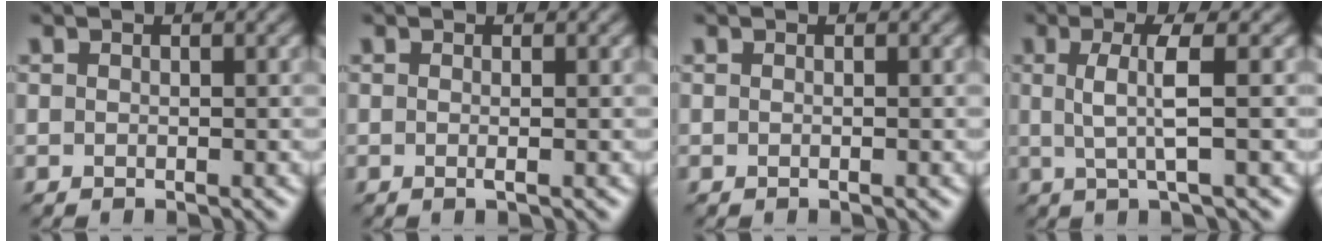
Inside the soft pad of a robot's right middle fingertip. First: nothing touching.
{"total": 0.9, "force": [-0.1, 0.2, 0.9], "torque": [-0.013, -0.002, -0.004]}
{"total": 0.0}
{"total": 3.7, "force": [0.3, 0.7, 3.7], "torque": [-0.071, 0.000, 0.005]}